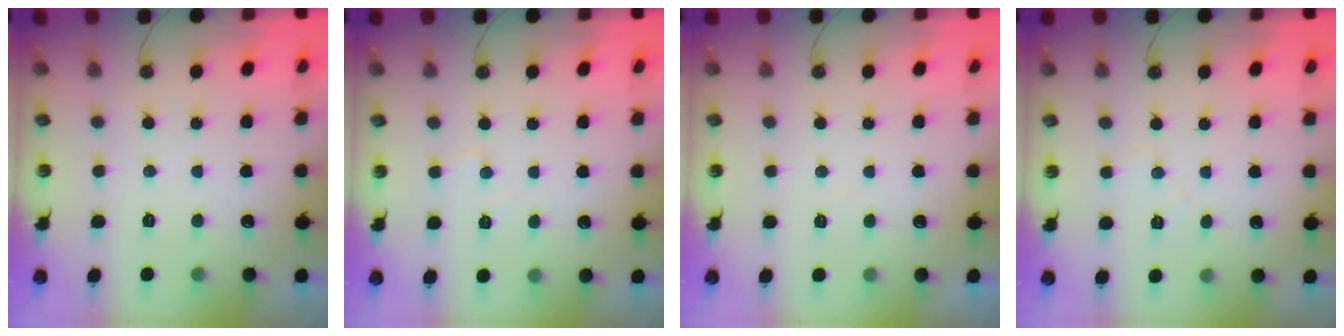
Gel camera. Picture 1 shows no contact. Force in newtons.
{"total": 4.0, "press": 3.9, "slide": 0.6}
{"total": 4.2, "press": 4.1, "slide": 0.6}
{"total": 4.0, "press": 3.9, "slide": 0.6}